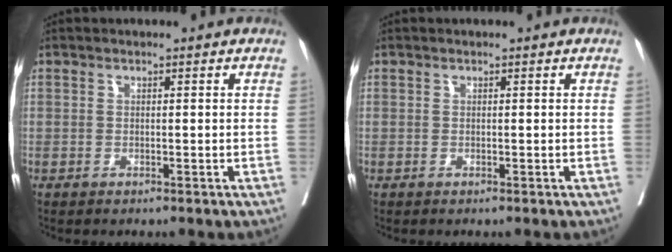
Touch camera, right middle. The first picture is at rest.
{"total": 0.0}